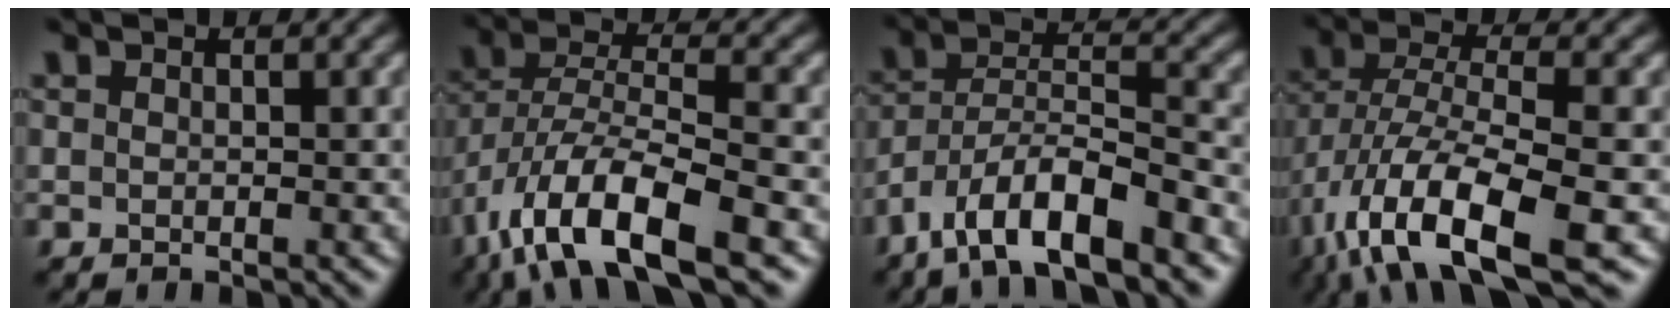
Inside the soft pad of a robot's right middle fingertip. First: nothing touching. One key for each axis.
{"total": 11.1, "fx": -6.1, "fy": 3.8, "fz": 8.4, "tx": -0.160, "ty": -0.007, "tz": -0.119}
{"total": 10.2, "fx": -6.9, "fy": 3.1, "fz": 6.8, "tx": -0.107, "ty": 0.013, "tz": -0.130}
{"total": 11.5, "fx": -5.4, "fy": 4.2, "fz": 9.3, "tx": -0.178, "ty": -0.009, "tz": -0.102}